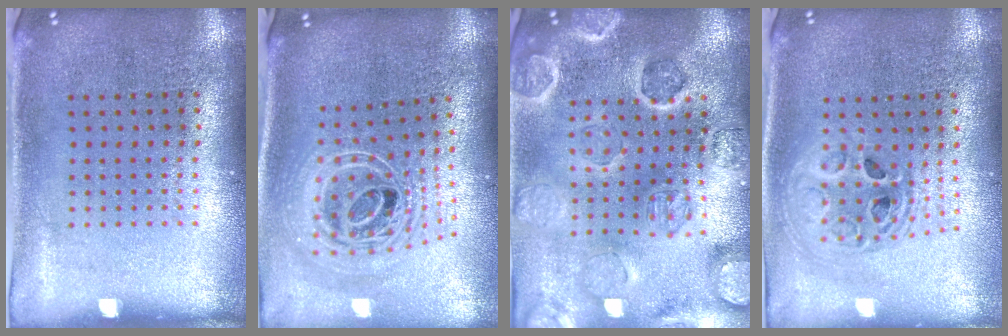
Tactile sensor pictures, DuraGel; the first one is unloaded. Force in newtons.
{"total": 2.7, "press": 2.0, "slide": 1.8}
{"total": 2.7, "press": 2.7, "slide": 0.2}
{"total": 1.9, "press": 1.5, "slide": 1.1}